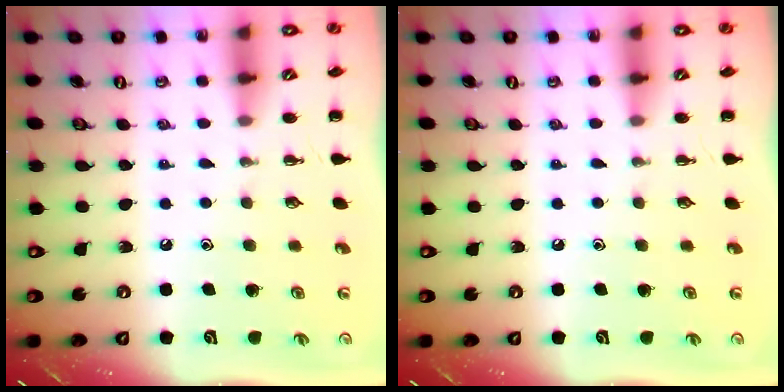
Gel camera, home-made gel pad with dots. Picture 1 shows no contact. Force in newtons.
{"total": 0.0}